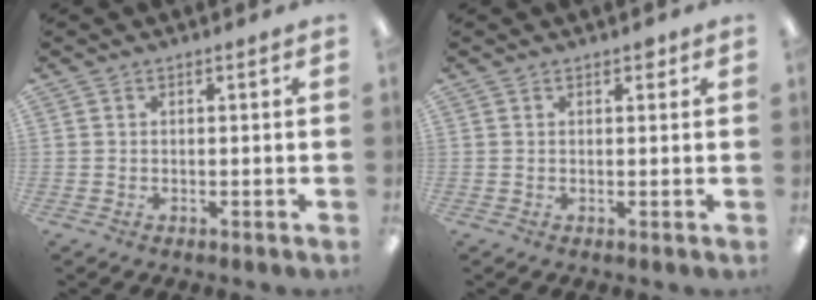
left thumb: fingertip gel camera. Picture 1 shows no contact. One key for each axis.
{"total": 1.7, "fx": 1.0, "fy": 1.0, "fz": 1.0, "tx": -0.006, "ty": -0.003, "tz": 0.014}